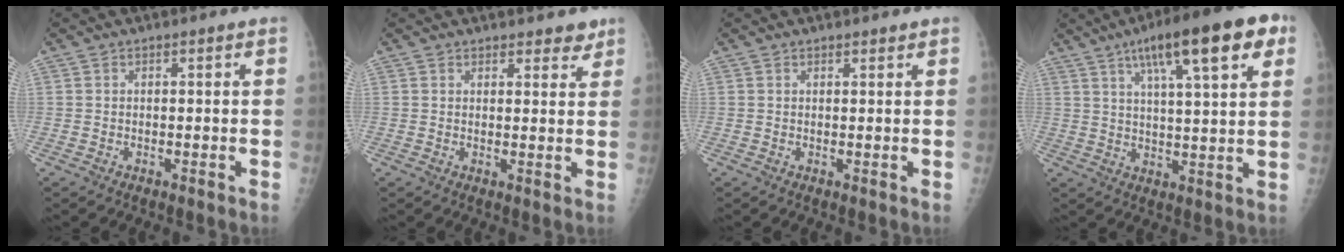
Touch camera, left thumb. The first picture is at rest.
{"total": 3.5, "force": [2.9, 1.6, 1.1], "torque": [0.016, -0.015, 0.034]}
{"total": 1.0, "force": [0.9, 0.3, 0.3], "torque": [-0.002, -0.004, 0.013]}
{"total": 17.9, "force": [8.8, 4.0, 15.1], "torque": [-0.210, -0.003, 0.131]}